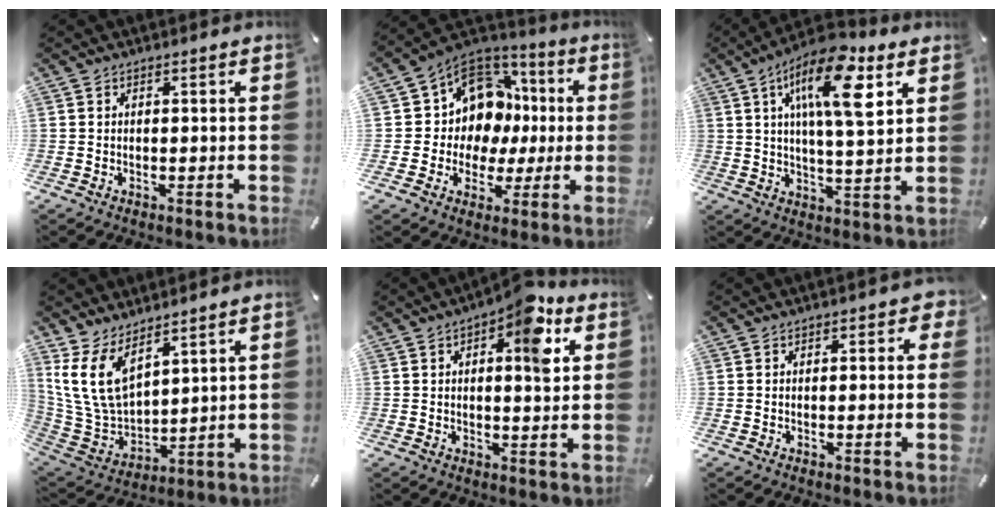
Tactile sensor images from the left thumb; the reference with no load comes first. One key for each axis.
{"total": 11.7, "fx": 3.3, "fy": 10.6, "fz": 3.7, "tx": -0.076, "ty": -0.032, "tz": 0.076}
{"total": 16.0, "fx": 7.6, "fy": 5.2, "fz": 13.1, "tx": -0.221, "ty": -0.018, "tz": 0.123}
{"total": 12.9, "fx": 7.2, "fy": 7.5, "fz": 7.6, "tx": -0.191, "ty": -0.037, "tz": 0.142}
{"total": 11.0, "fx": 5.0, "fy": 4.6, "fz": 8.6, "tx": -0.092, "ty": -0.030, "tz": 0.075}
{"total": 1.6, "fx": 0.1, "fy": 1.3, "fz": 0.9, "tx": -0.001, "ty": 0.003, "tz": -0.004}